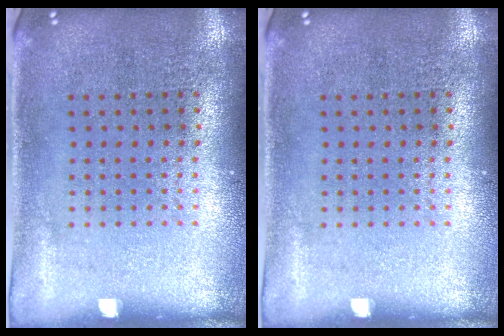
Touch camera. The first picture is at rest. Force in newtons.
{"total": 0.0}